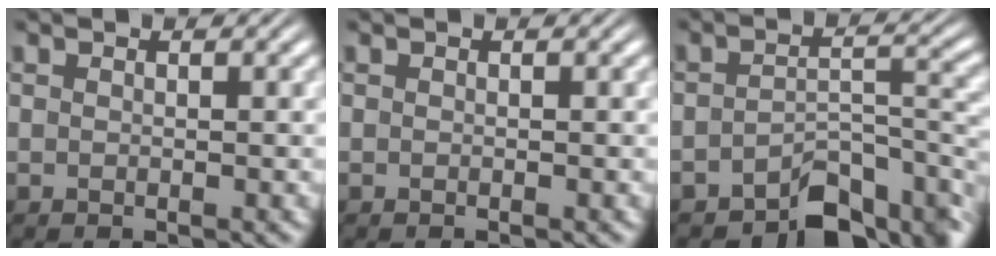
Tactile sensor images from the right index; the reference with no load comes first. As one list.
[{"total": 0.0}, {"total": 7.1, "force": [-5.6, 2.2, 3.9], "torque": [-0.043, -0.011, -0.083]}]